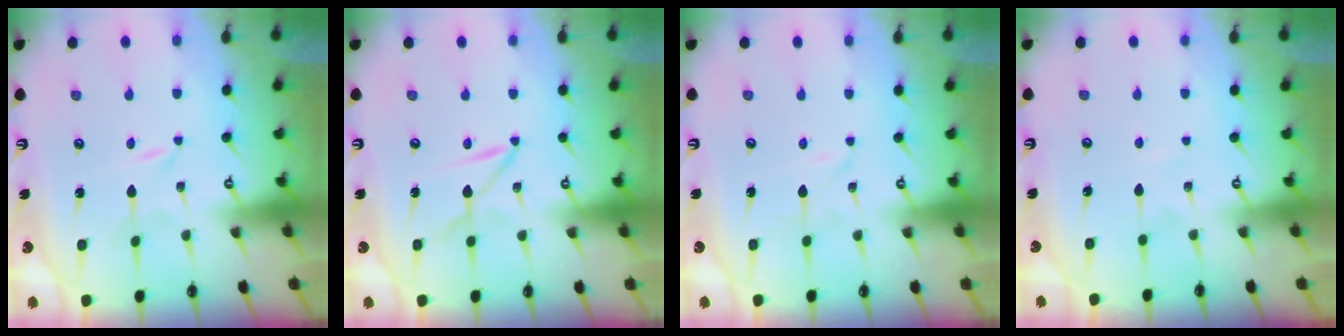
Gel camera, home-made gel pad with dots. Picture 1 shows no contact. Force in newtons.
{"total": 2.1, "press": 2.1, "slide": 0.2}
{"total": 1.7, "press": 1.7, "slide": 0.2}
{"total": 2.2, "press": 2.2, "slide": 0.2}